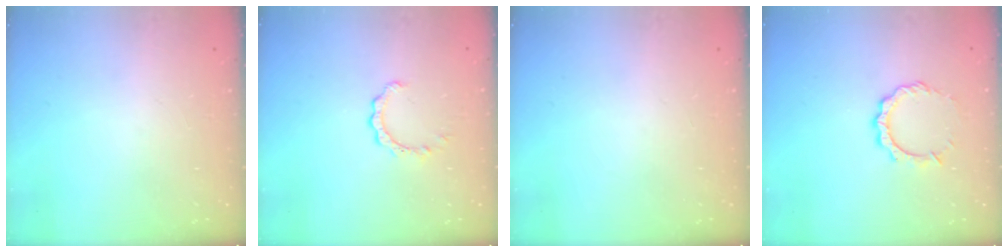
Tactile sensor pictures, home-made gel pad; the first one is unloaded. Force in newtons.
{"total": 2.7, "press": 2.7, "slide": 0.0}
{"total": 0.0}
{"total": 6.9, "press": 6.9, "slide": 0.5}